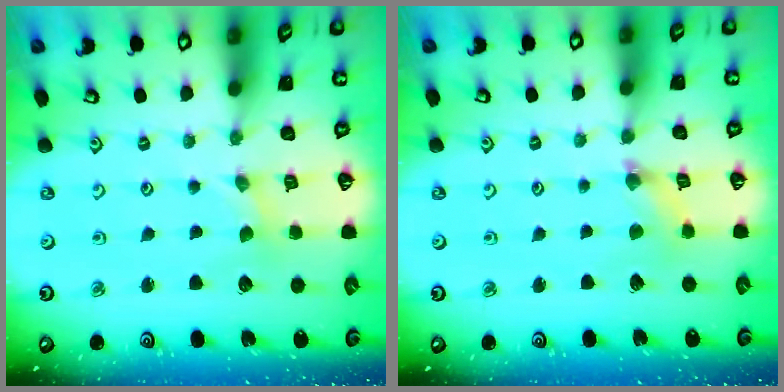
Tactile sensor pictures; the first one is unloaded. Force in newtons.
{"total": 2.4, "press": 2.4, "slide": 0.2}